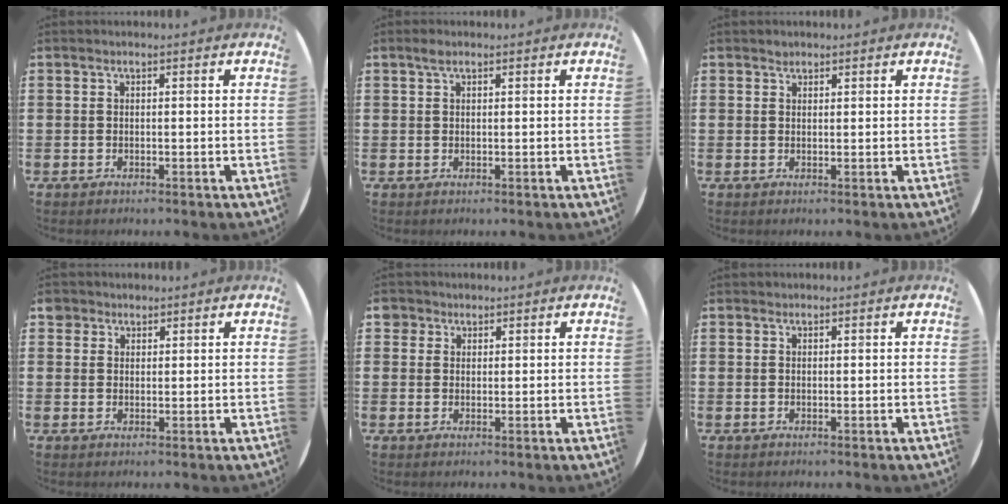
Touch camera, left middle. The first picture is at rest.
{"total": 1.0, "force": [0.7, 0.5, 0.6], "torque": [-0.006, 0.002, 0.010]}
{"total": 0.9, "force": [0.8, 0.4, 0.0], "torque": [0.005, -0.002, 0.015]}
{"total": 2.1, "force": [1.7, 1.3, 0.1], "torque": [0.003, 0.002, 0.033]}
{"total": 2.1, "force": [1.6, 1.3, 0.1], "torque": [0.002, 0.002, 0.030]}
{"total": 0.0}